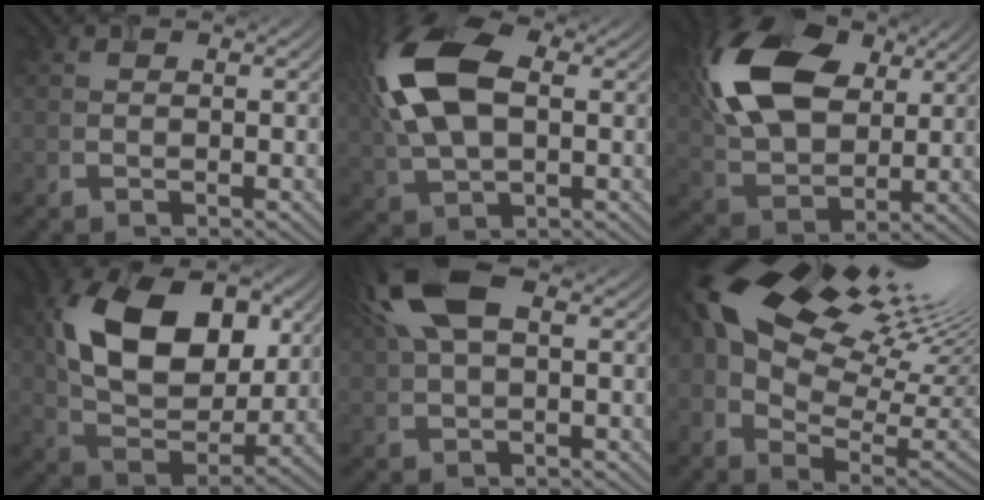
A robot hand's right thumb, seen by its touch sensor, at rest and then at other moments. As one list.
[{"total": 13.6, "force": [2.5, 7.8, 10.8], "torque": [-0.263, 0.011, 0.041]}, {"total": 15.4, "force": [5.2, 9.7, 10.8], "torque": [-0.257, 0.023, 0.094]}, {"total": 15.6, "force": [4.6, 9.9, 11.1], "torque": [-0.221, 0.002, 0.085]}, {"total": 9.2, "force": [3.0, 4.3, 7.6], "torque": [-0.197, 0.021, 0.056]}, {"total": 19.5, "force": [8.7, 10.3, 14.1], "torque": [-0.260, 0.027, 0.167]}]